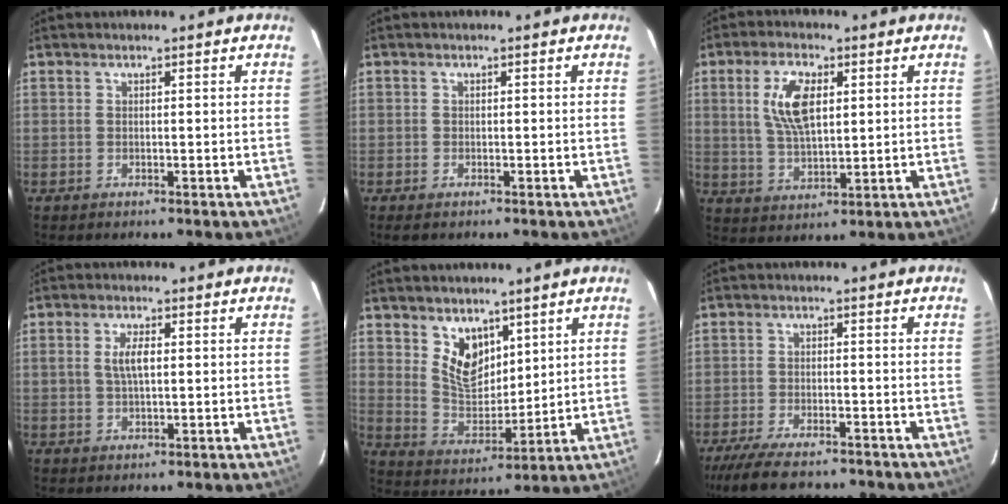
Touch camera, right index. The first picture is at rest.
{"total": 1.1, "force": [-0.8, 0.7, 0.4], "torque": [-0.009, -0.004, -0.017]}
{"total": 9.1, "force": [2.5, 4.3, 7.6], "torque": [-0.147, 0.008, 0.052]}
{"total": 4.0, "force": [0.6, 1.7, 3.6], "torque": [-0.070, 0.005, 0.014]}
{"total": 8.6, "force": [5.0, 5.5, 4.4], "torque": [-0.073, 0.001, 0.106]}
{"total": 13.4, "force": [-11.6, 3.4, 5.8], "torque": [-0.136, -0.026, -0.190]}